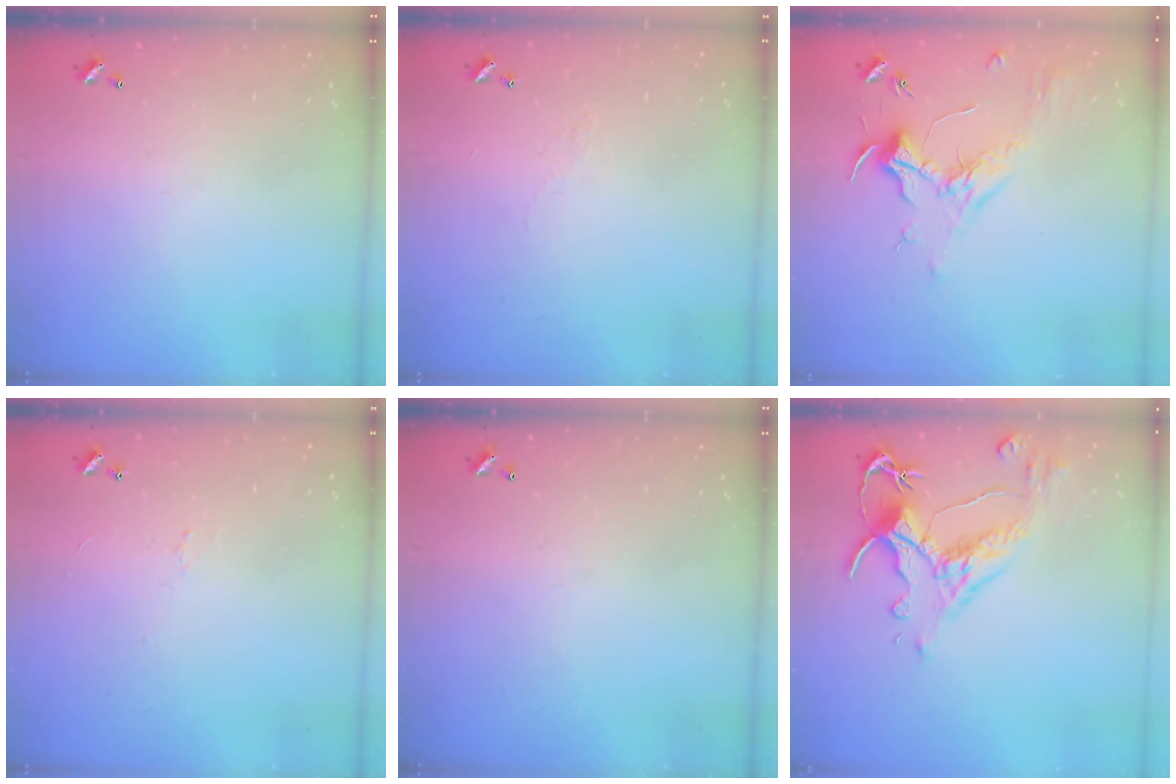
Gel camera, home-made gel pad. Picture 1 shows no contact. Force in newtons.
{"total": 3.1, "press": 3.0, "slide": 0.6}
{"total": 1.9, "press": 1.7, "slide": 0.7}
{"total": 2.3, "press": 2.2, "slide": 0.6}
{"total": 0.0}
{"total": 4.0, "press": 3.7, "slide": 1.4}